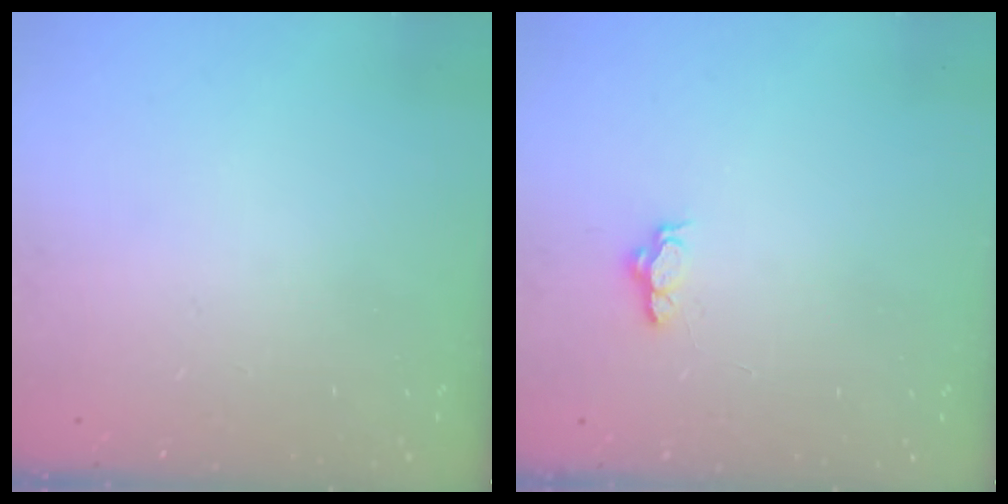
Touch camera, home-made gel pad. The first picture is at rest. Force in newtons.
{"total": 4.2, "press": 3.8, "slide": 1.9}